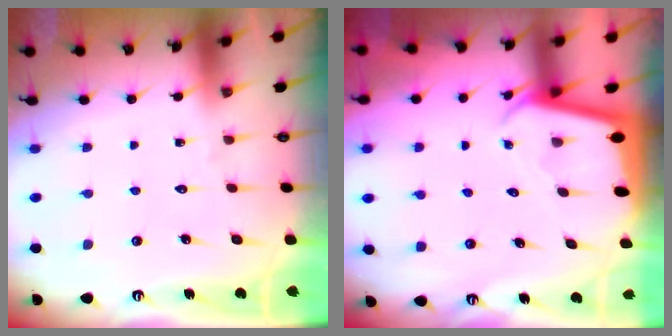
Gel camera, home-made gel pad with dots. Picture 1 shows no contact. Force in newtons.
{"total": 2.2, "press": 2.2, "slide": 0.1}